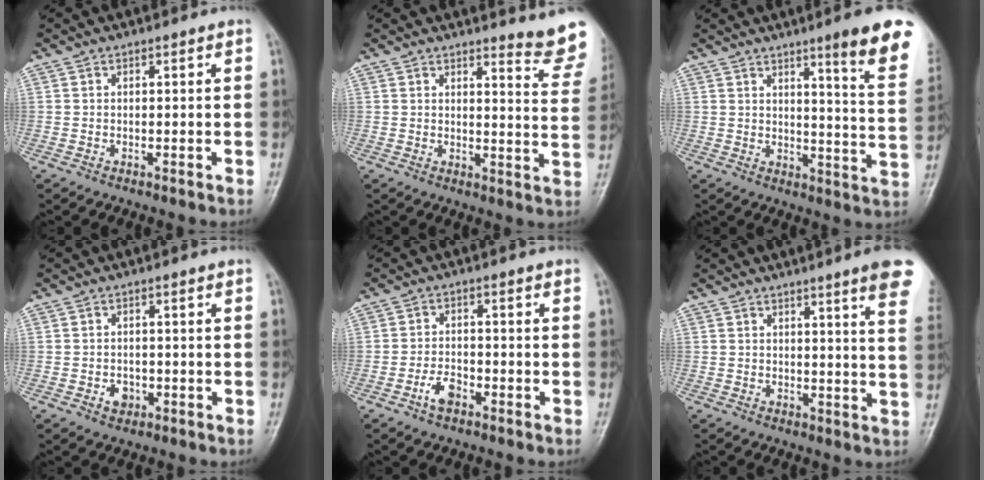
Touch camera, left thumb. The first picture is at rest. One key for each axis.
{"total": 9.4, "fx": 9.0, "fy": 0.5, "fz": 2.8, "tx": -0.011, "ty": -0.101, "tz": 0.086}
{"total": 14.5, "fx": 8.9, "fy": 1.0, "fz": 11.4, "tx": -0.126, "ty": -0.053, "tz": 0.107}
{"total": 2.5, "fx": -0.9, "fy": 2.1, "fz": 1.0, "tx": -0.002, "ty": 0.005, "tz": -0.010}
{"total": 3.8, "fx": -2.3, "fy": 2.1, "fz": 2.2, "tx": -0.034, "ty": 0.020, "tz": -0.043}
{"total": 10.3, "fx": 6.5, "fy": 0.3, "fz": 8.0, "tx": -0.086, "ty": -0.023, "tz": 0.062}